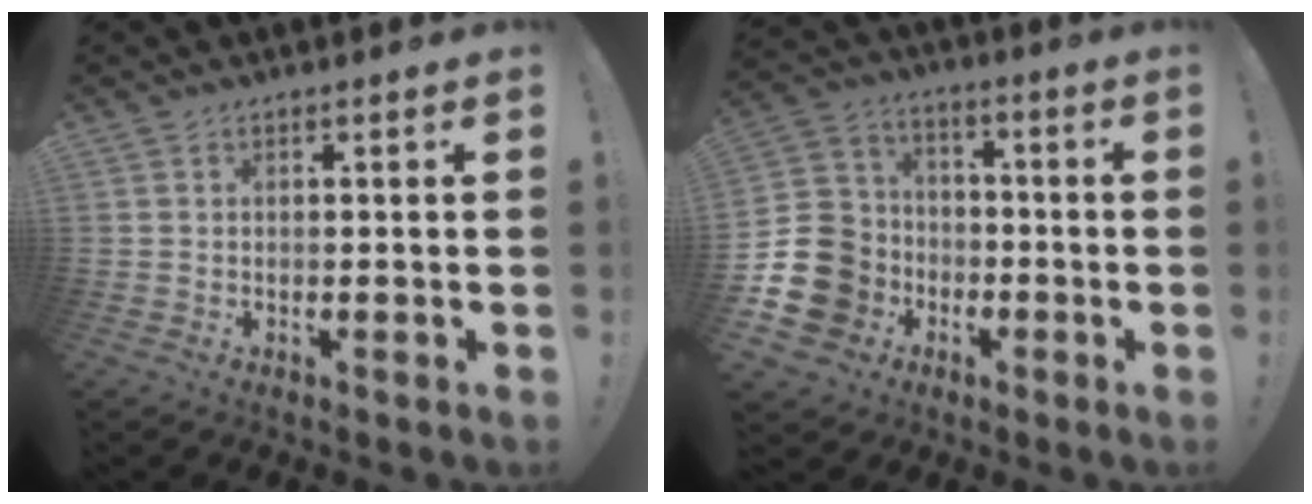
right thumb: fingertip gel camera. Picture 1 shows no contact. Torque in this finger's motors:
{"motor_torque": [0.50, -0.20, 0.24, -0.03, 0.04]}